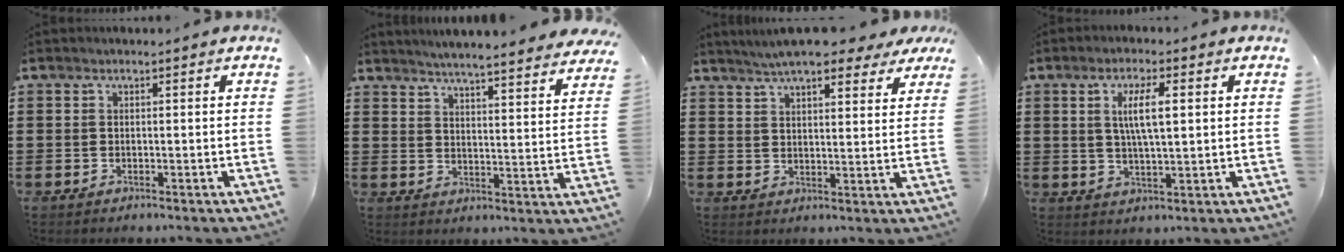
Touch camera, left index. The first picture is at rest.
{"total": 4.1, "force": [4.1, -0.5, 0.5], "torque": [-0.031, -0.031, 0.067]}
{"total": 7.3, "force": [6.5, 1.5, 2.9], "torque": [-0.070, -0.010, 0.117]}
{"total": 6.2, "force": [1.5, 1.6, 5.8], "torque": [-0.117, 0.007, 0.023]}